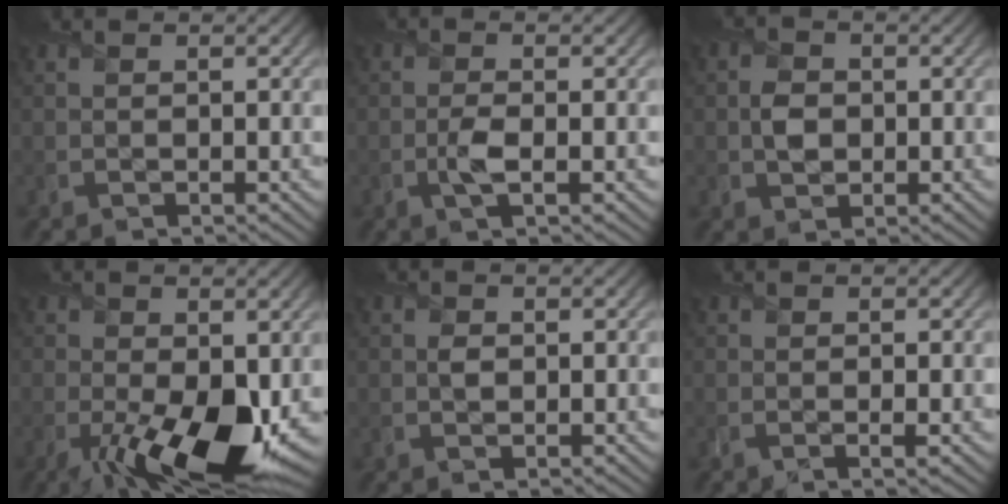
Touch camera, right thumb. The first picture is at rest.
{"total": 1.8, "force": [-0.5, 0.7, 1.6], "torque": [-0.034, 0.000, -0.012]}
{"total": 2.4, "force": [0.0, 2.2, 1.1], "torque": [-0.022, 0.000, -0.006]}
{"total": 12.2, "force": [-3.7, 6.0, 10.0], "torque": [-0.170, -0.046, -0.046]}
{"total": 1.0, "force": [0.0, 0.8, 0.6], "torque": [-0.011, -0.003, -0.001]}
{"total": 0.9, "force": [-0.3, 0.2, 0.8], "torque": [-0.014, -0.005, -0.006]}